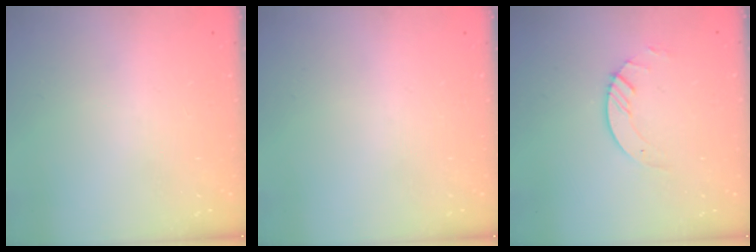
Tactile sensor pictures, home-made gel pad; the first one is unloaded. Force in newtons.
{"total": 0.0}
{"total": 3.9, "press": 3.9, "slide": 0.4}